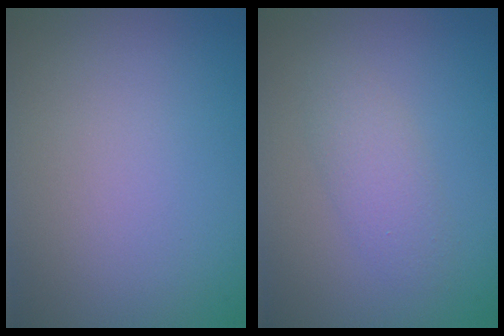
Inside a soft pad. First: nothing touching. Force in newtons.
{"total": 2.0, "press": 2.0, "slide": 0.1}